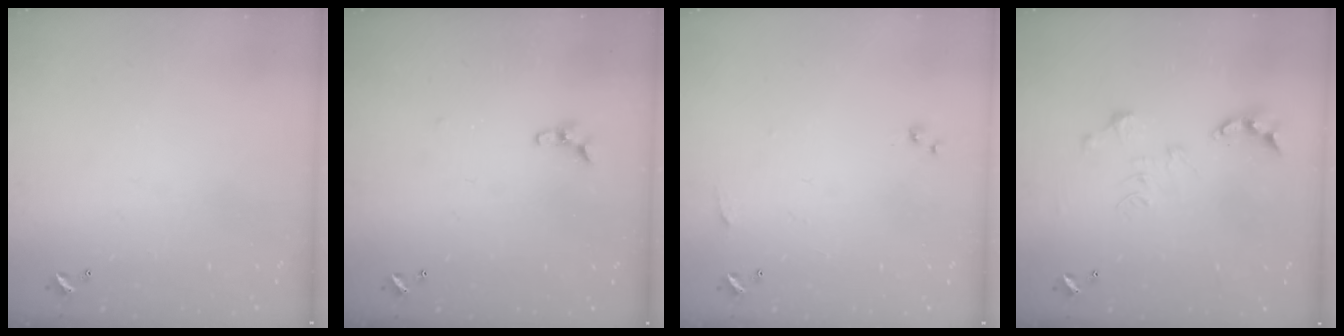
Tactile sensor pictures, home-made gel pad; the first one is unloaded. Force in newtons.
{"total": 5.5, "press": 5.5, "slide": 0.6}
{"total": 5.1, "press": 5.0, "slide": 0.7}
{"total": 0.0}